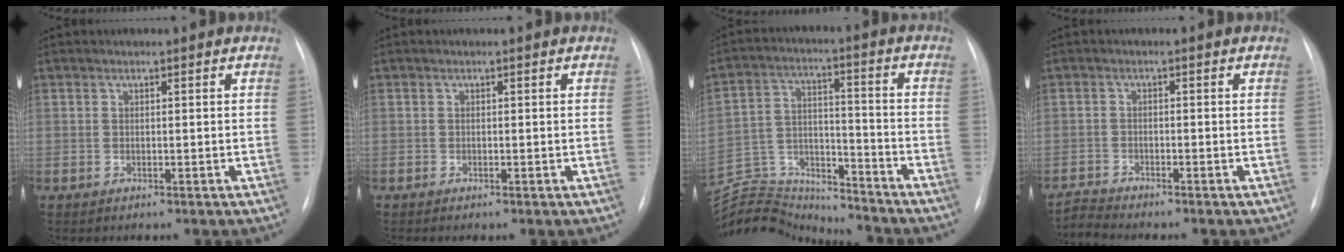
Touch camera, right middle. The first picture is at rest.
{"total": 0.0}
{"total": 17.7, "force": [-17.3, 3.2, 2.4], "torque": [-0.063, 0.034, -0.281]}
{"total": 2.6, "force": [-2.3, -0.9, -0.7], "torque": [0.011, -0.021, -0.046]}